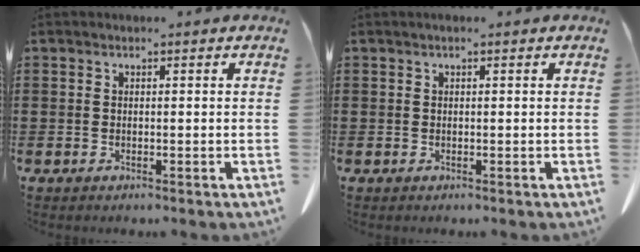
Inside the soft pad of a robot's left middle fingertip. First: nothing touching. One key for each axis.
{"total": 0.5, "fx": 0.3, "fy": 0.1, "fz": 0.4, "tx": -0.009, "ty": 0.001, "tz": 0.005}